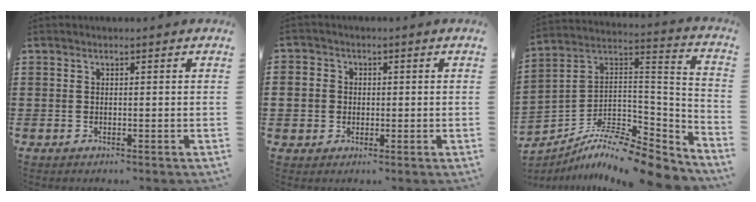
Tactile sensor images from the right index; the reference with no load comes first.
{"total": 3.0, "force": [-0.1, 2.9, 0.6], "torque": [-0.023, 0.011, -0.005]}
{"total": 9.7, "force": [-8.5, 1.8, 4.2], "torque": [-0.070, 0.006, -0.168]}